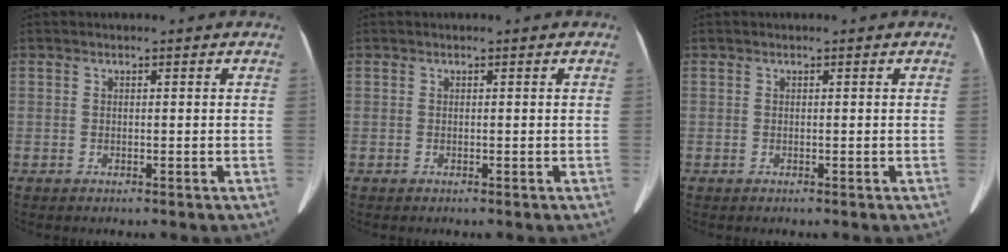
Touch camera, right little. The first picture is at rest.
{"total": 0.0}
{"total": 0.0}